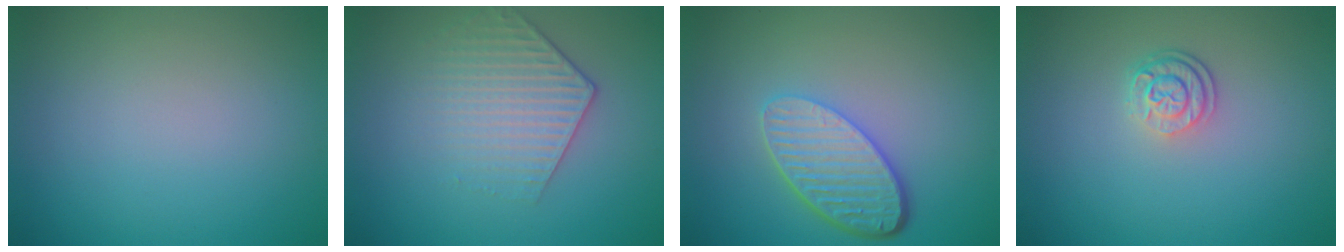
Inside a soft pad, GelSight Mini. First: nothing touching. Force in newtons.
{"total": 3.2, "press": 2.8, "slide": 1.5}
{"total": 5.3, "press": 3.9, "slide": 3.6}
{"total": 2.6, "press": 1.9, "slide": 1.7}